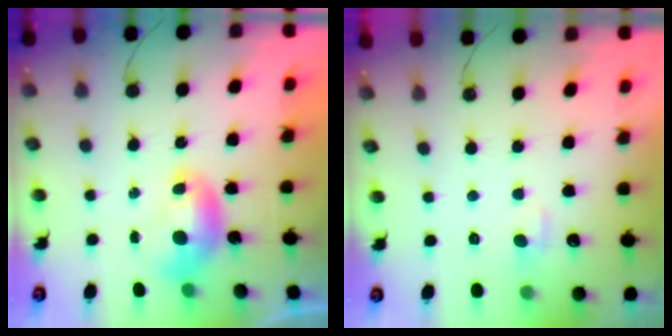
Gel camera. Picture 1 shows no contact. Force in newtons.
{"total": 1.8, "press": 1.7, "slide": 0.5}